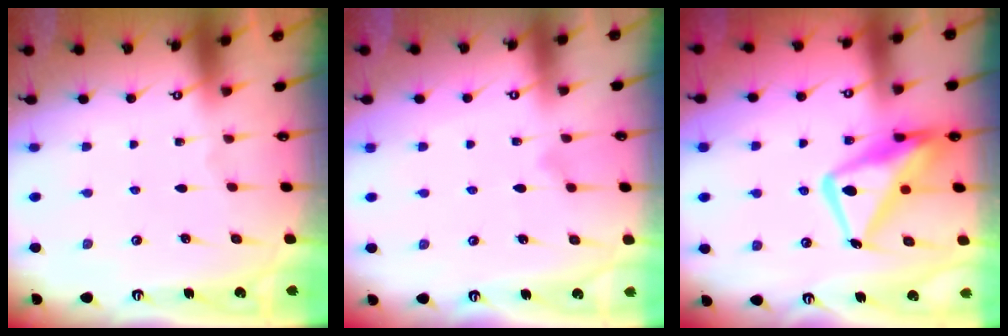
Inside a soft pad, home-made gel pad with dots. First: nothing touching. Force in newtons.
{"total": 7.0, "press": 7.0, "slide": 0.3}
{"total": 16.8, "press": 16.8, "slide": 1.7}